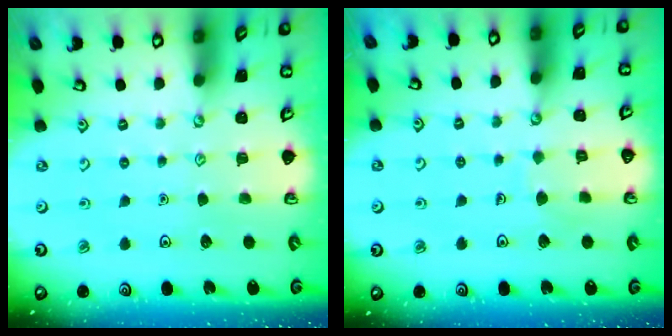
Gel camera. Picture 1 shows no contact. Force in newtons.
{"total": 5.4, "press": 5.4, "slide": 0.3}